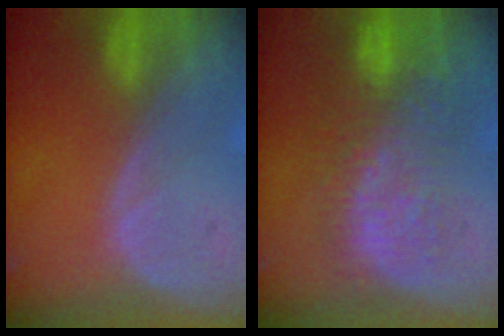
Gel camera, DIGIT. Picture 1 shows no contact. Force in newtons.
{"total": 11.0, "press": 9.5, "slide": 5.4}